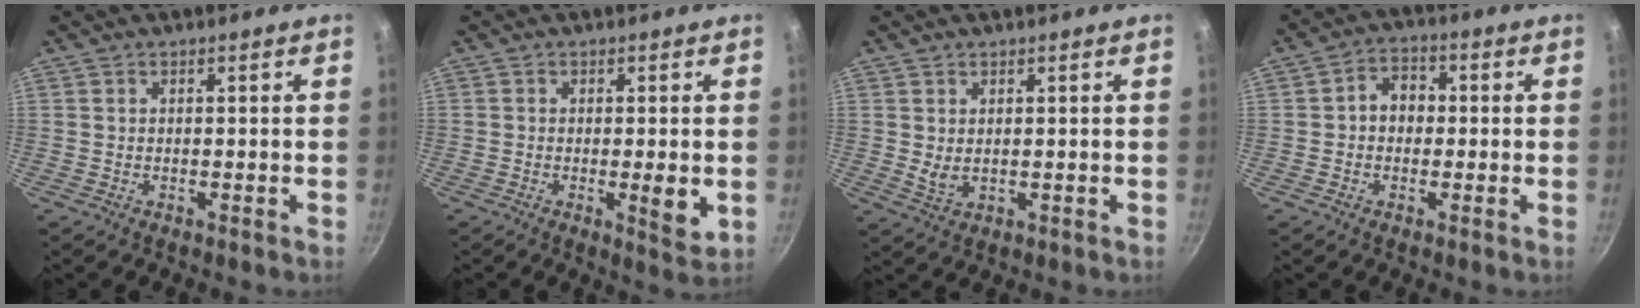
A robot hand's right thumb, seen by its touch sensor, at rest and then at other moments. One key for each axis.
{"total": 4.9, "fx": -0.7, "fy": 1.3, "fz": 4.7, "tx": -0.073, "ty": -0.011, "tz": -0.009}
{"total": 2.7, "fx": 0.7, "fy": 1.6, "fz": 2.0, "tx": -0.036, "ty": -0.009, "tz": 0.018}
{"total": 5.5, "fx": 0.0, "fy": 4.4, "fz": 3.2, "tx": -0.021, "ty": 0.013, "tz": -0.008}